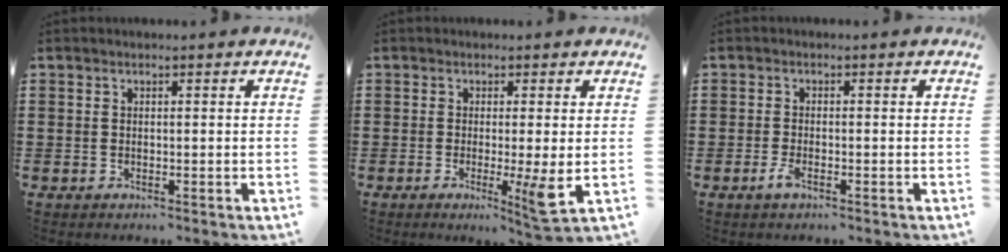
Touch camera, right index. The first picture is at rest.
{"total": 5.7, "force": [-0.9, -0.1, 5.6], "torque": [-0.101, -0.023, -0.011]}
{"total": 2.1, "force": [-1.2, 0.5, 1.7], "torque": [-0.052, -0.010, -0.028]}